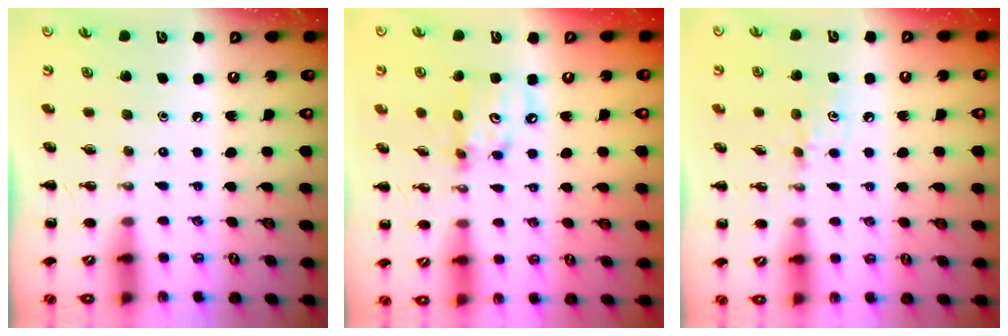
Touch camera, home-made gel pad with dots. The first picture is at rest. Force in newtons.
{"total": 7.7, "press": 7.6, "slide": 1.4}
{"total": 6.5, "press": 6.3, "slide": 1.8}